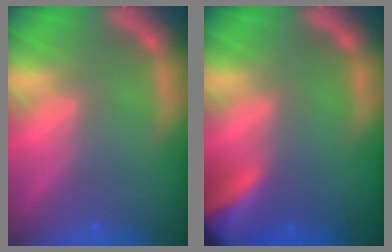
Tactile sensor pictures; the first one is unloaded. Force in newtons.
{"total": 7.9}